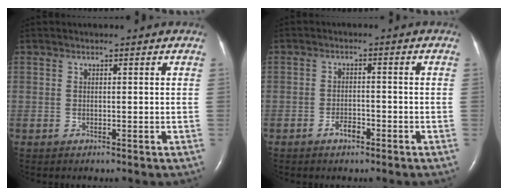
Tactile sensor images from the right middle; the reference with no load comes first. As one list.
[{"total": 2.3, "force": [-1.6, 1.0, 1.4], "torque": [-0.026, 0.003, -0.027]}]